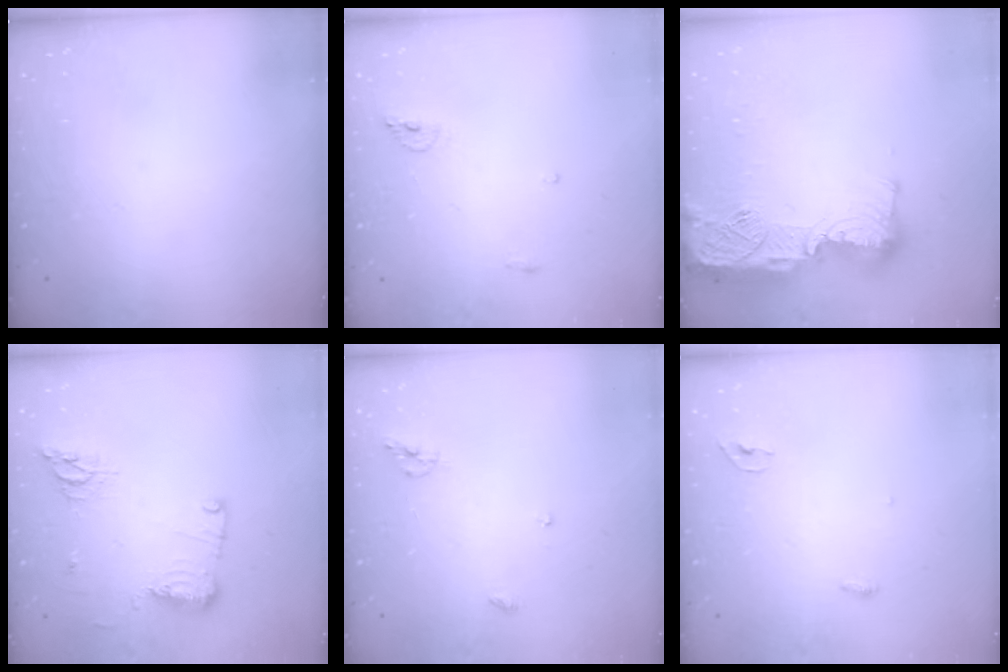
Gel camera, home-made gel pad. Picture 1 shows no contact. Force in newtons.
{"total": 6.3, "press": 6.3, "slide": 0.3}
{"total": 19.4, "press": 19.0, "slide": 3.7}
{"total": 12.4, "press": 12.2, "slide": 2.3}
{"total": 6.2, "press": 6.2, "slide": 0.1}
{"total": 6.4, "press": 4.1, "slide": 4.9}